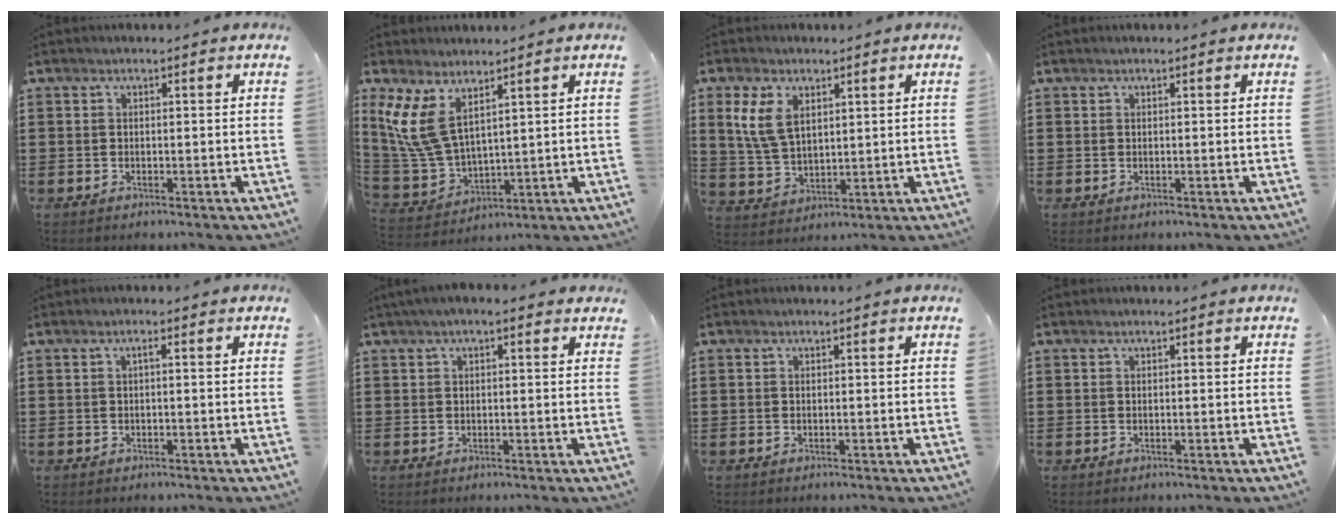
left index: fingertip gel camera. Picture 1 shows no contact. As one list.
[{"total": 9.7, "force": [5.0, 4.6, 6.9], "torque": [-0.182, -0.012, 0.090]}, {"total": 6.8, "force": [3.0, 4.1, 4.6], "torque": [-0.110, 0.009, 0.053]}, {"total": 0.0}, {"total": 0.8, "force": [-0.2, 0.1, 0.7], "torque": [-0.014, 0.000, -0.004]}, {"total": 1.8, "force": [0.9, 0.5, 1.5], "torque": [-0.030, 0.005, 0.014]}, {"total": 0.0}, {"total": 0.0}]